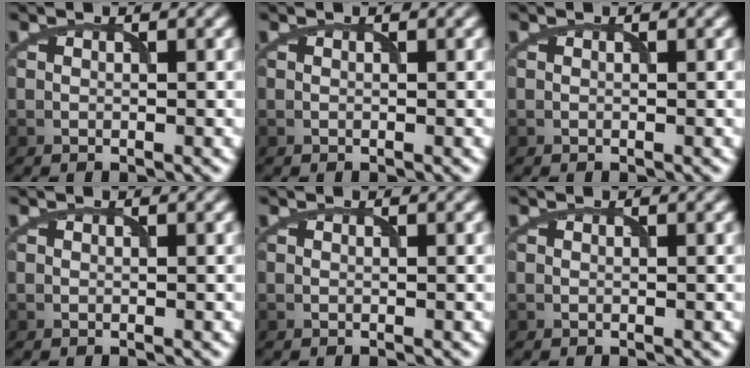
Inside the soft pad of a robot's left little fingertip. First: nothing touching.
{"total": 0.0}
{"total": 0.0}
{"total": 0.0}
{"total": 0.0}
{"total": 0.0}